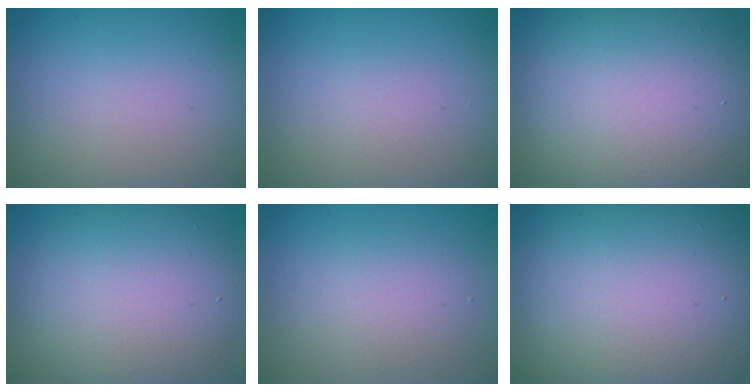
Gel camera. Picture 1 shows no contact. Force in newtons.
{"total": 0.8, "press": 0.8, "slide": 0.0}
{"total": 14.5, "press": 14.5, "slide": 0.7}
{"total": 8.1, "press": 8.1, "slide": 0.5}
{"total": 2.9, "press": 2.9, "slide": 0.3}
{"total": 16.4, "press": 16.4, "slide": 1.0}